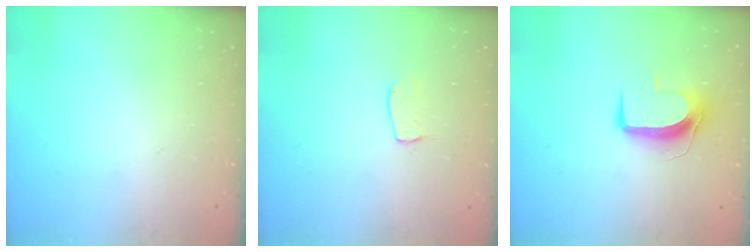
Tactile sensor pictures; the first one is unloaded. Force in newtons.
{"total": 4.5, "press": 4.5, "slide": 0.2}
{"total": 9.2, "press": 9.2, "slide": 0.2}